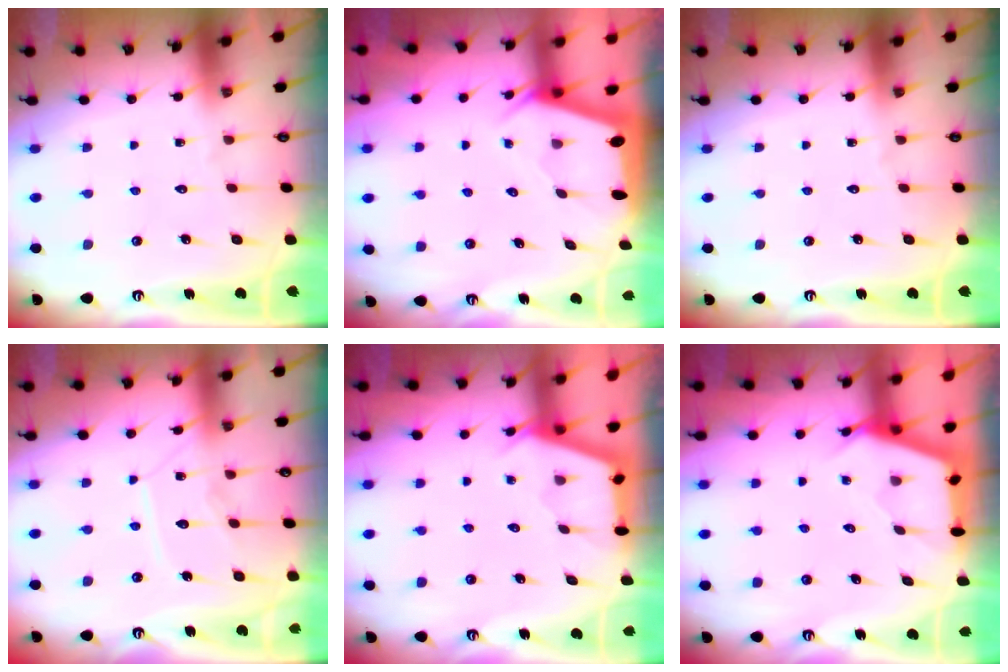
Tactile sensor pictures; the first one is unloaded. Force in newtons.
{"total": 2.1, "press": 2.0, "slide": 0.3}
{"total": 0.0}
{"total": 9.8, "press": 9.8, "slide": 0.8}
{"total": 2.8, "press": 2.8, "slide": 0.4}
{"total": 2.8, "press": 2.7, "slide": 0.4}